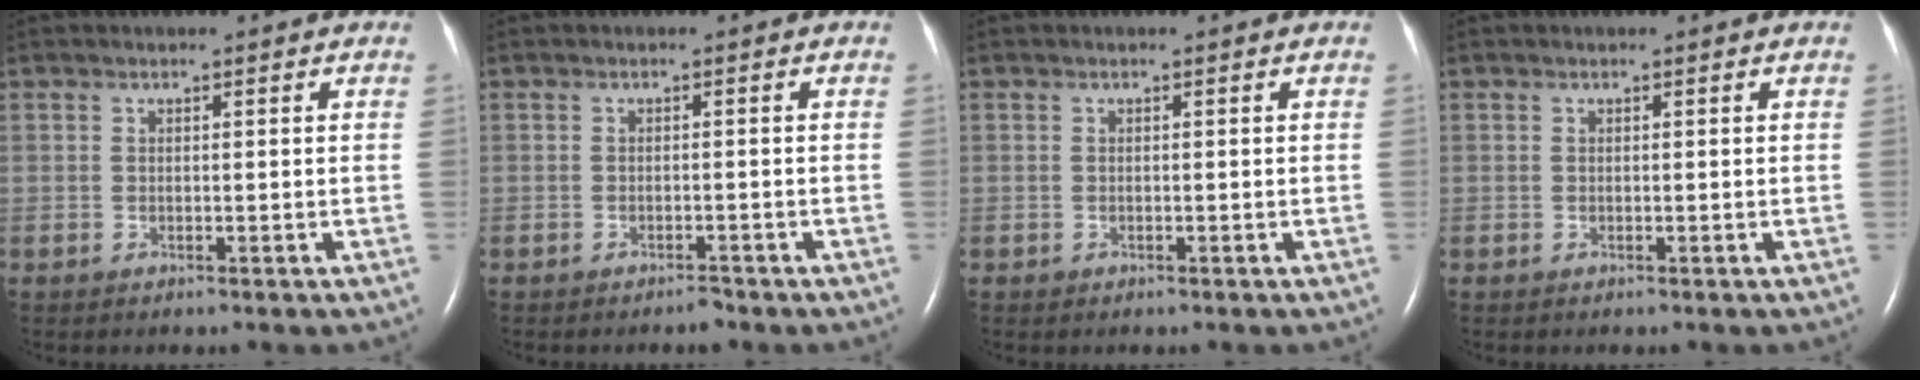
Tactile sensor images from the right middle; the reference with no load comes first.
{"total": 1.1, "force": [-1.0, 0.3, 0.4], "torque": [-0.008, -0.001, -0.012]}
{"total": 0.0}
{"total": 0.0}